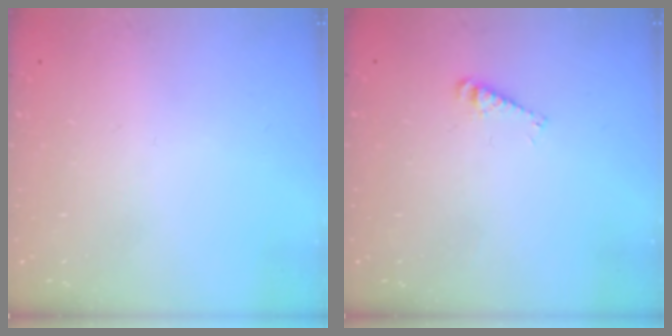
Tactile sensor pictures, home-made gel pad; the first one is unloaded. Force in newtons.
{"total": 4.1, "press": 4.0, "slide": 0.6}